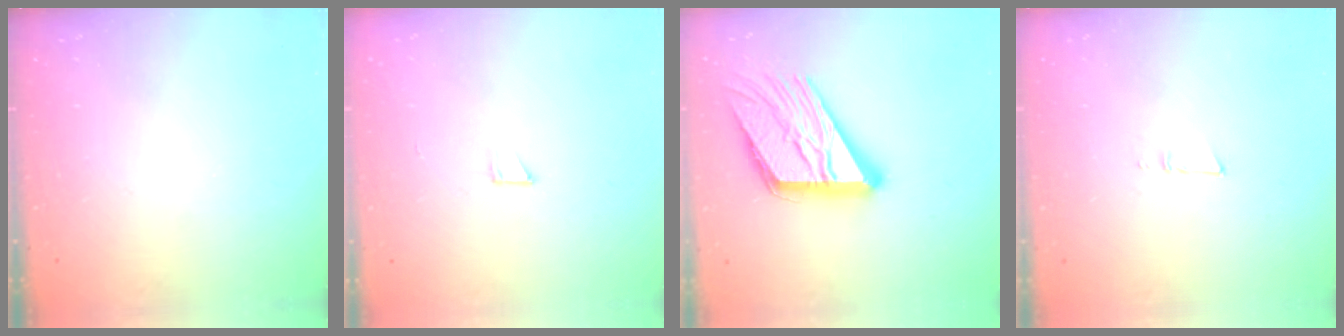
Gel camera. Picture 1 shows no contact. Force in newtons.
{"total": 2.1, "press": 2.1, "slide": 0.1}
{"total": 19.0, "press": 18.9, "slide": 1.9}
{"total": 4.2, "press": 4.0, "slide": 1.1}